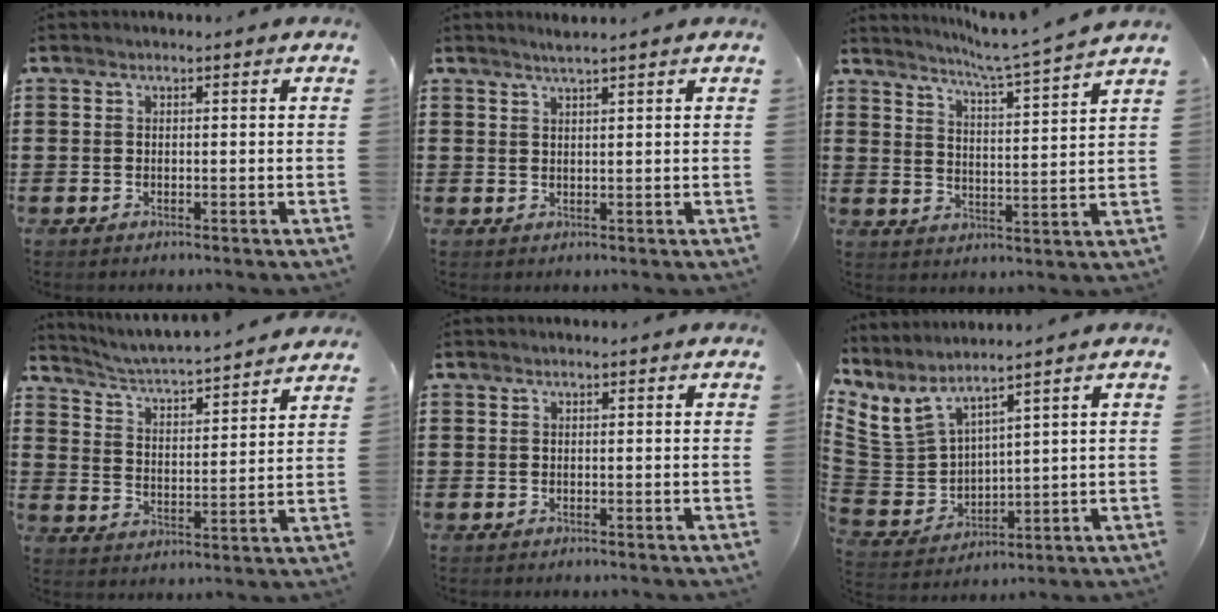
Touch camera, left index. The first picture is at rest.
{"total": 1.7, "force": [1.5, -0.3, 0.7], "torque": [-0.015, 0.000, 0.029]}
{"total": 5.6, "force": [5.1, -1.1, 2.1], "torque": [-0.062, -0.038, 0.082]}
{"total": 3.9, "force": [3.9, -0.2, 0.5], "torque": [-0.031, -0.037, 0.059]}
{"total": 0.0}
{"total": 6.0, "force": [4.7, 2.6, 2.8], "torque": [-0.097, -0.032, 0.078]}